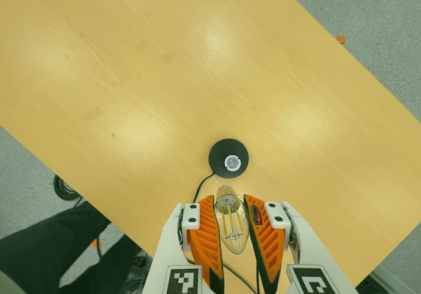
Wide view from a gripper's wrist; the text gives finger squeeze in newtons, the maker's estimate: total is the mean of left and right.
{"total": 19.2, "left": 21.3, "right": 17.1}